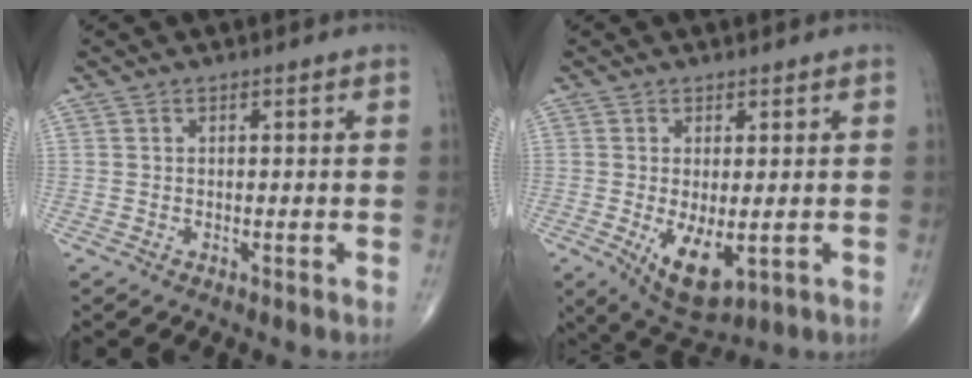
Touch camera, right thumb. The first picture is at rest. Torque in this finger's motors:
{"motor_torque": [-0.10, 0.46, 0.73, 0.07, 0.21]}